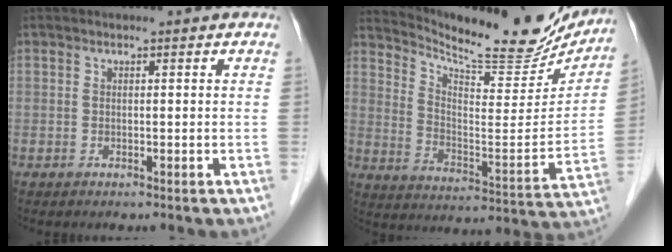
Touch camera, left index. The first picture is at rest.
{"total": 21.0, "force": [19.2, 3.7, 7.8], "torque": [-0.129, -0.054, 0.268]}